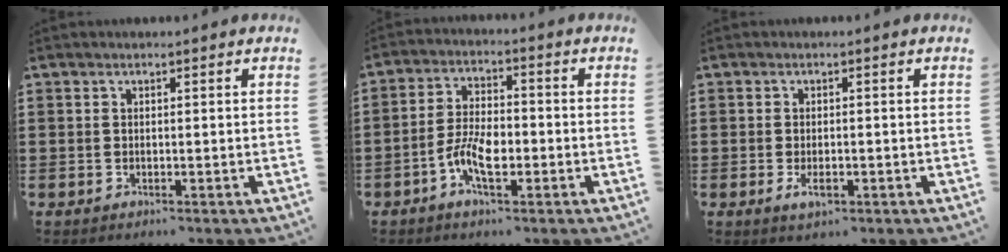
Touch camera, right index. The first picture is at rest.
{"total": 6.5, "force": [-2.5, 3.0, 5.2], "torque": [-0.115, 0.001, -0.051]}
{"total": 2.3, "force": [-0.8, 0.8, 2.0], "torque": [-0.046, -0.007, -0.014]}